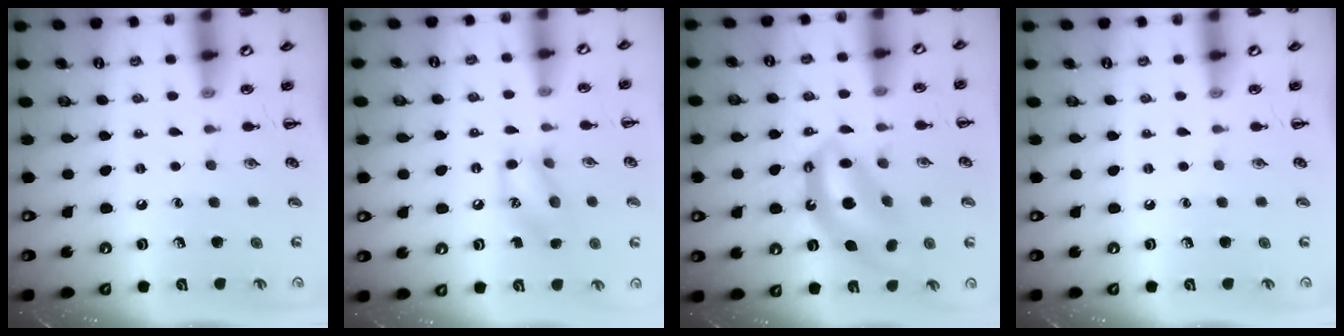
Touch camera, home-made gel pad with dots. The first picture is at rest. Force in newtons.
{"total": 11.4, "press": 11.2, "slide": 1.8}
{"total": 11.3, "press": 10.9, "slide": 3.0}
{"total": 0.0}